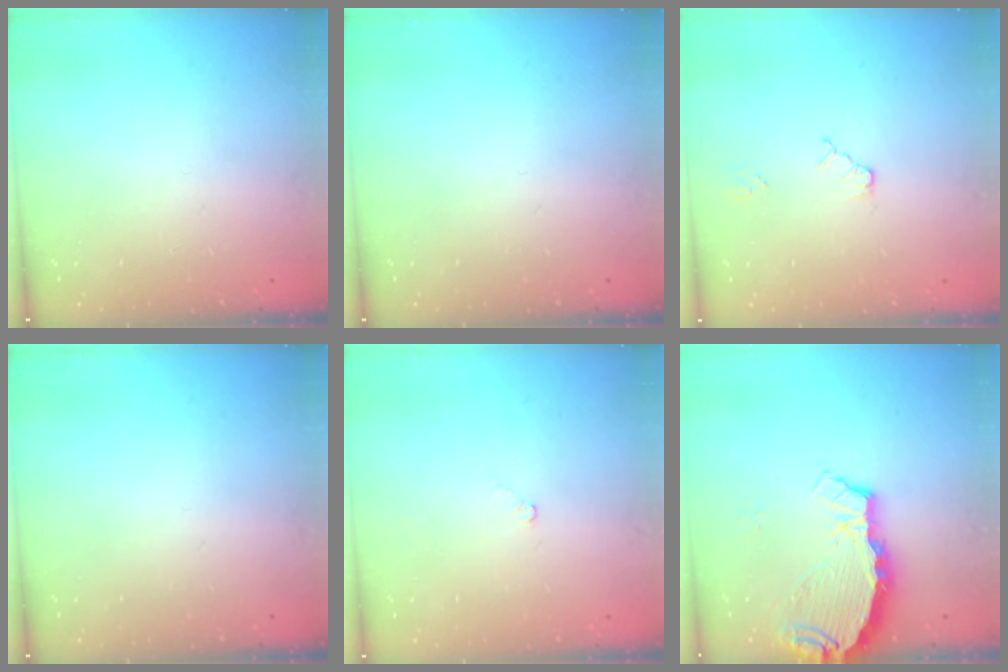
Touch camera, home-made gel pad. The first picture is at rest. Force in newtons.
{"total": 0.0}
{"total": 1.9, "press": 1.9, "slide": 0.3}
{"total": 0.0}
{"total": 2.4, "press": 2.3, "slide": 0.3}
{"total": 6.4, "press": 6.4, "slide": 0.7}